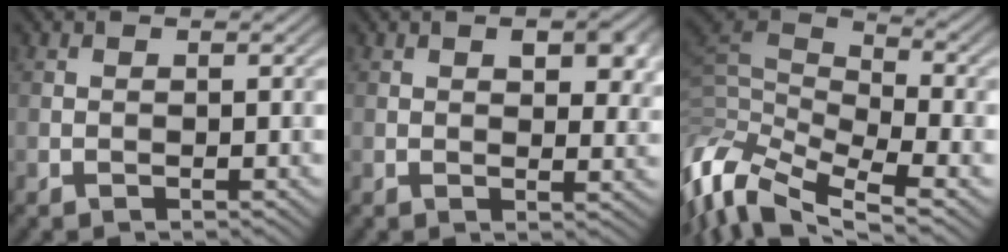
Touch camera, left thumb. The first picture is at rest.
{"total": 4.5, "force": [1.7, 2.3, 3.5], "torque": [-0.050, -0.003, 0.028]}
{"total": 11.6, "force": [-4.5, 5.2, 9.3], "torque": [-0.222, 0.004, -0.095]}